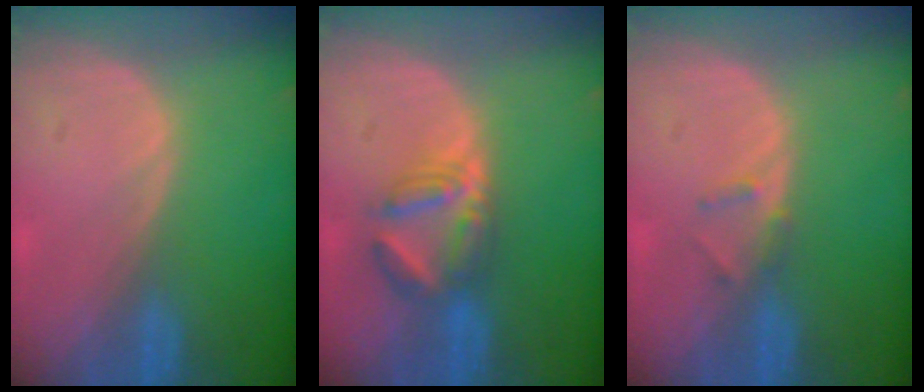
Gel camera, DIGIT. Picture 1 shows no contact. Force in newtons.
{"total": 5.7, "press": 5.6, "slide": 1.3}
{"total": 1.8, "press": 1.5, "slide": 0.9}